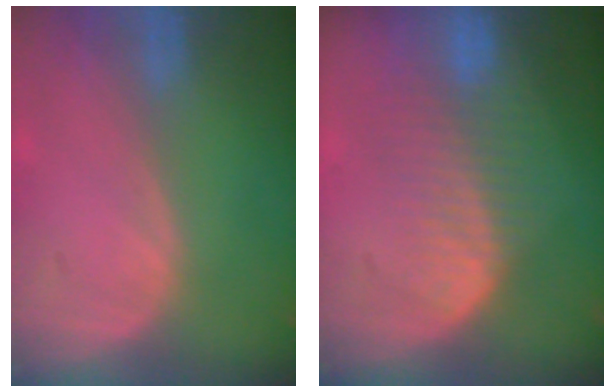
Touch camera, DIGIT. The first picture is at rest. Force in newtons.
{"total": 8.6, "press": 7.4, "slide": 4.4}